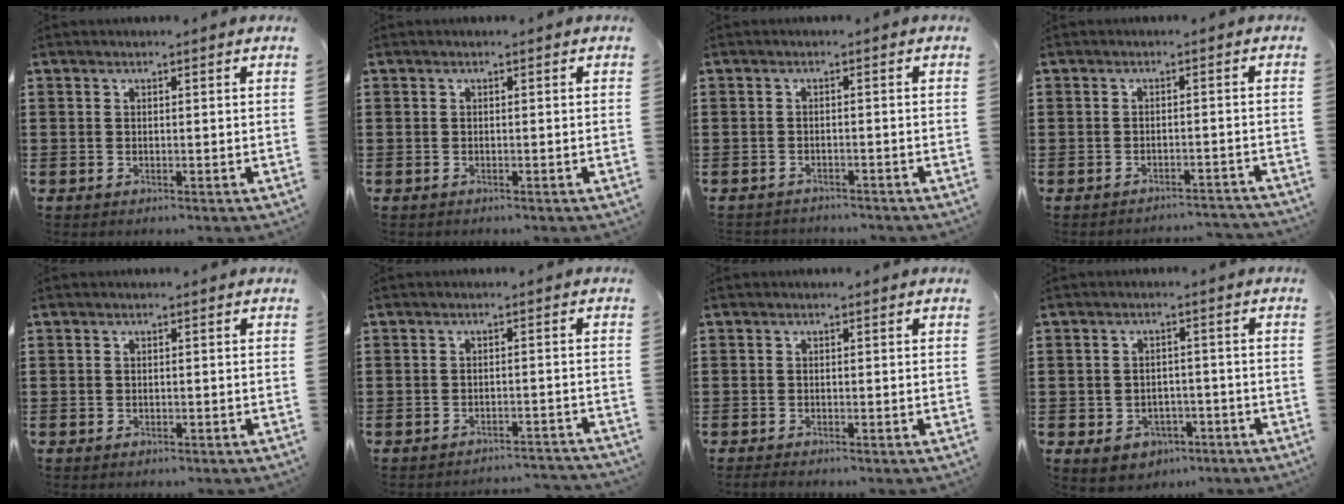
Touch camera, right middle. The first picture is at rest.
{"total": 0.0}
{"total": 1.6, "force": [-1.6, 0.2, -0.1], "torque": [-0.005, -0.001, -0.035]}
{"total": 2.2, "force": [-2.2, 0.0, -0.3], "torque": [-0.002, 0.000, -0.048]}
{"total": 0.5, "force": [-0.5, 0.2, 0.0], "torque": [-0.002, 0.001, -0.010]}
{"total": 2.3, "force": [-2.3, -0.1, 0.2], "torque": [-0.008, -0.002, -0.048]}
{"total": 0.6, "force": [-0.6, 0.1, 0.1], "torque": [-0.005, -0.004, -0.011]}
{"total": 3.1, "force": [-2.2, 2.2, 0.3], "torque": [-0.015, 0.005, -0.044]}